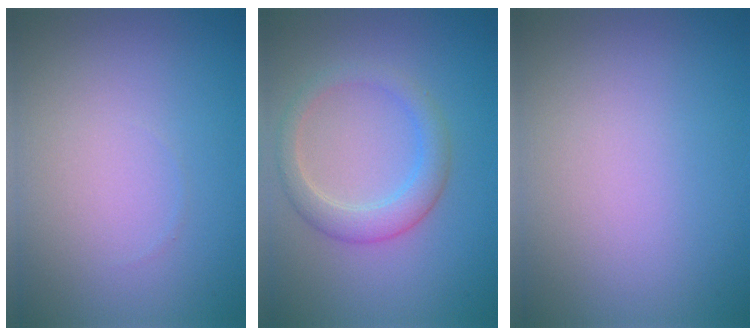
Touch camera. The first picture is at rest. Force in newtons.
{"total": 2.8, "press": 2.8, "slide": 0.2}
{"total": 0.0}